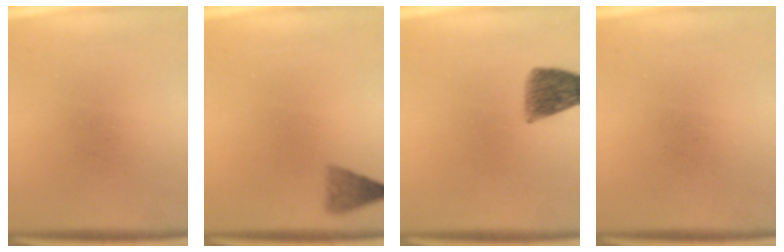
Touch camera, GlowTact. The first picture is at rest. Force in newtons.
{"total": 2.5}
{"total": 6.6}
{"total": 0.0}